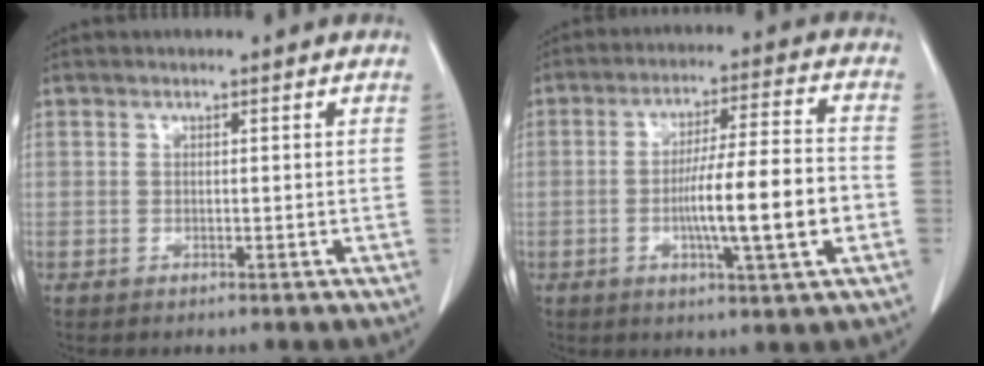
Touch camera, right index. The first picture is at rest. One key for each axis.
{"total": 12.4, "fx": -2.8, "fy": 0.5, "fz": 12.0, "tx": -0.197, "ty": 0.003, "tz": -0.044}